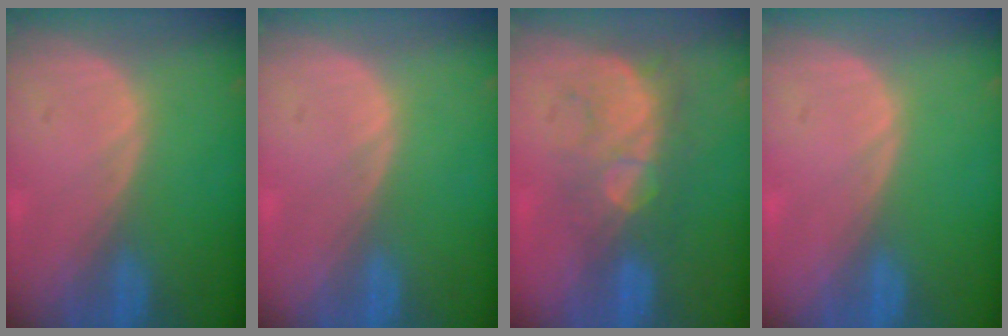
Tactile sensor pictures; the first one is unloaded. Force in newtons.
{"total": 0.0}
{"total": 8.8, "press": 7.6, "slide": 4.4}
{"total": 0.0}